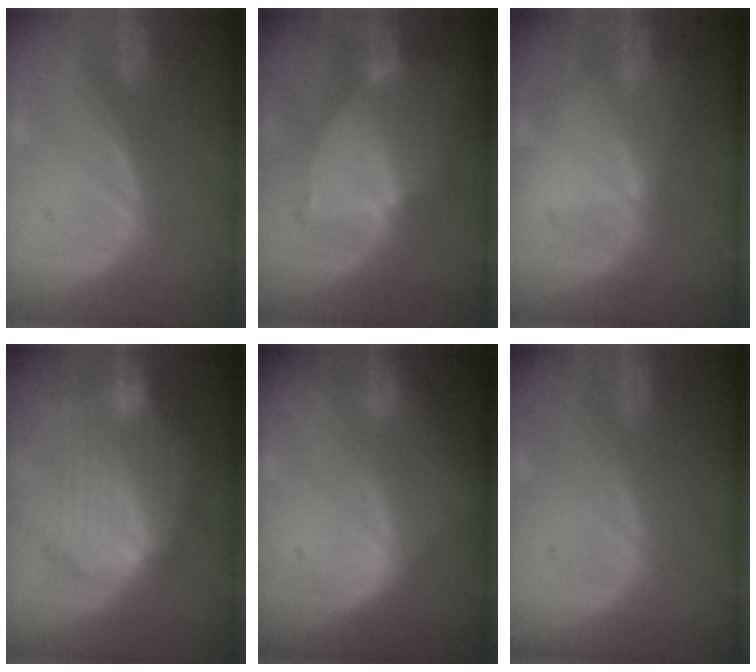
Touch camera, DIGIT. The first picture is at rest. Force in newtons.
{"total": 6.3, "press": 6.3, "slide": 0.2}
{"total": 0.6, "press": 0.6, "slide": 0.2}
{"total": 8.9, "press": 8.9, "slide": 0.4}
{"total": 1.3, "press": 1.3, "slide": 0.1}
{"total": 0.0}